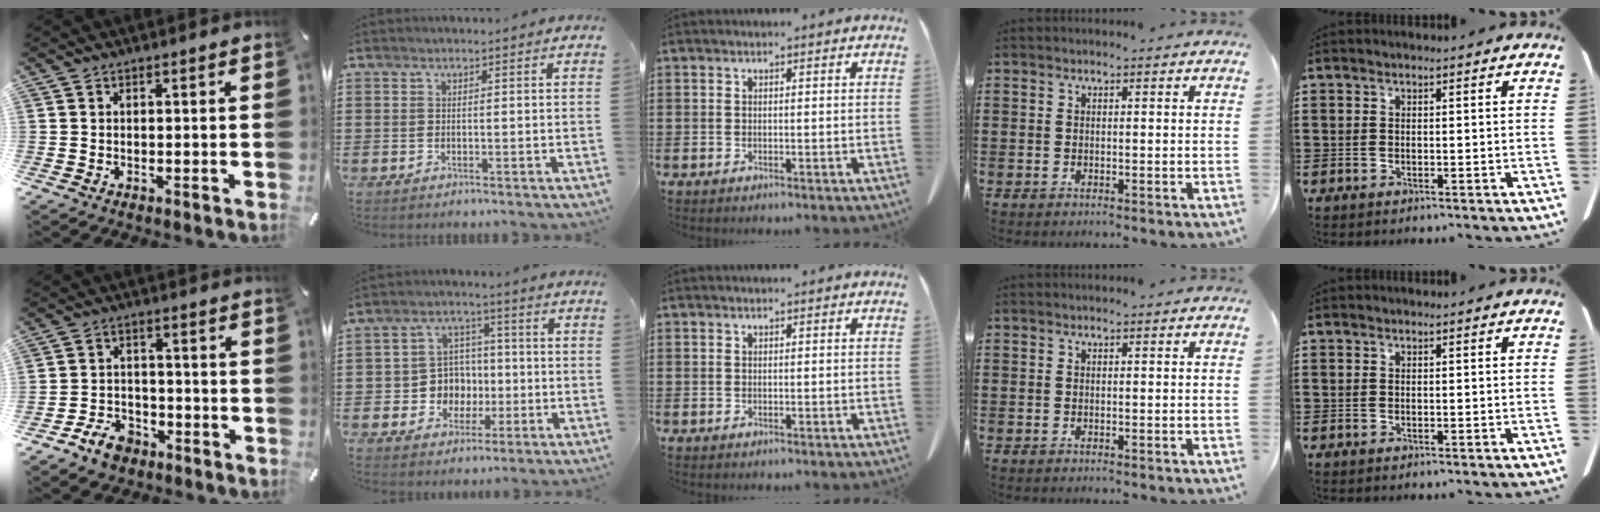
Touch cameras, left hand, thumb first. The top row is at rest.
{"thumb": {"total": 7.3, "force": [-4.8, 4.8, 2.6], "torque": [-0.053, 0.031, -0.091]}, "index": {"total": 6.7, "force": [-0.7, 6.3, 2.0], "torque": [-0.052, 0.015, -0.010]}}